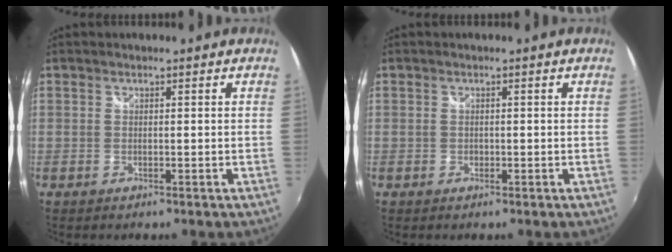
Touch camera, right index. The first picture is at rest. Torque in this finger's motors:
{"motor_torque": [-0.04, 0.02, 0.05, 0.01]}